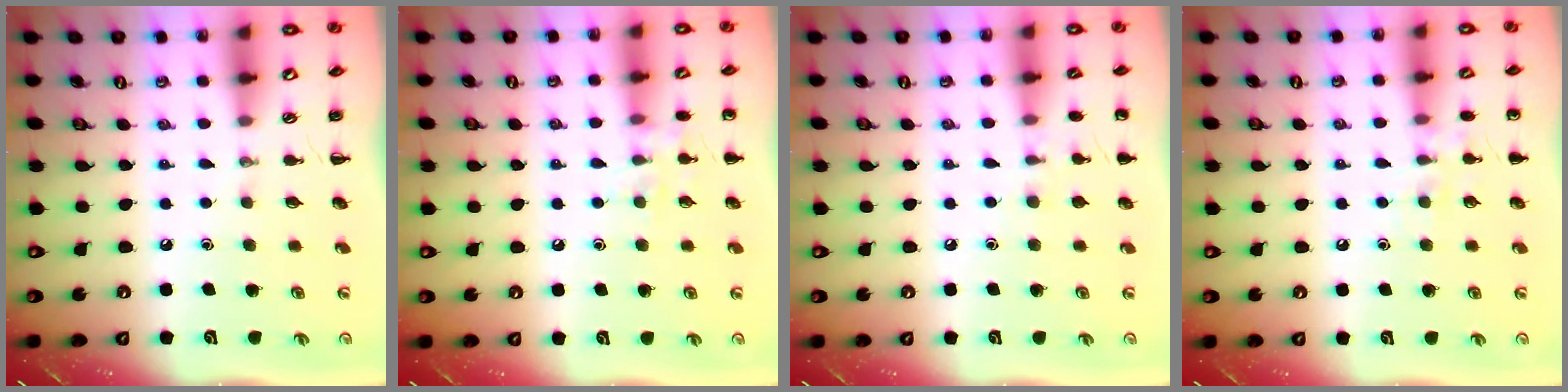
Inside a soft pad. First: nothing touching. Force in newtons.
{"total": 7.4, "press": 7.4, "slide": 0.9}
{"total": 6.3, "press": 6.1, "slide": 1.7}
{"total": 7.1, "press": 7.0, "slide": 1.4}